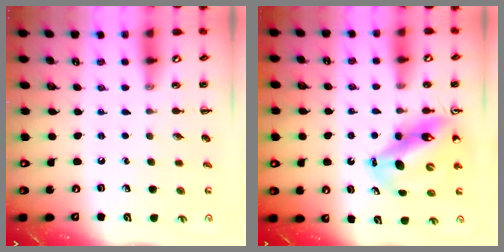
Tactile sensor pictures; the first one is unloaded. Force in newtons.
{"total": 12.3, "press": 11.7, "slide": 3.6}